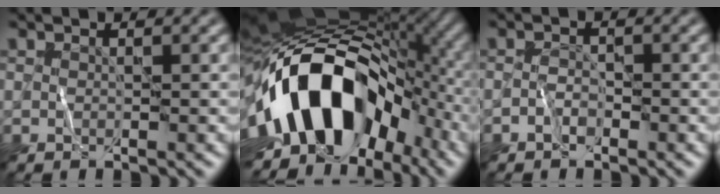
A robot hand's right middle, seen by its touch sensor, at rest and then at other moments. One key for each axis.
{"total": 17.6, "fx": -3.7, "fy": 11.2, "fz": 13.0, "tx": -0.217, "ty": 0.005, "tz": -0.067}
{"total": 1.2, "fx": -0.9, "fy": 0.6, "fz": 0.4, "tx": -0.004, "ty": 0.005, "tz": -0.021}